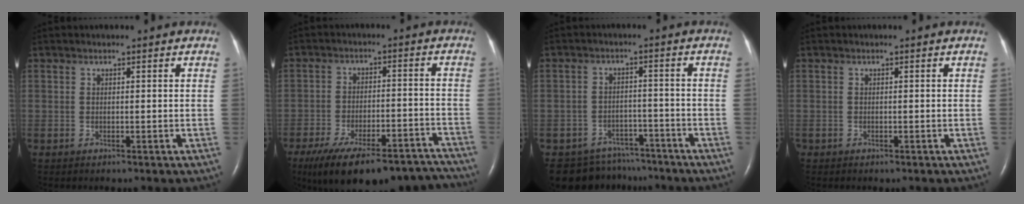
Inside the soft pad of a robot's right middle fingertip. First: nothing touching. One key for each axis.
{"total": 21.2, "fx": -17.6, "fy": 6.4, "fz": 10.0, "tx": -0.141, "ty": 0.001, "tz": -0.245}
{"total": 10.3, "fx": -9.1, "fy": 4.8, "fz": 1.0, "tx": -0.023, "ty": 0.011, "tz": -0.124}
{"total": 0.0}